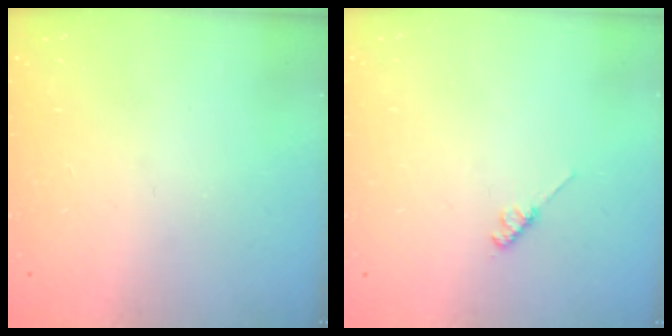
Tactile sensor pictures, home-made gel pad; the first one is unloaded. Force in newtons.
{"total": 2.6, "press": 2.5, "slide": 0.4}